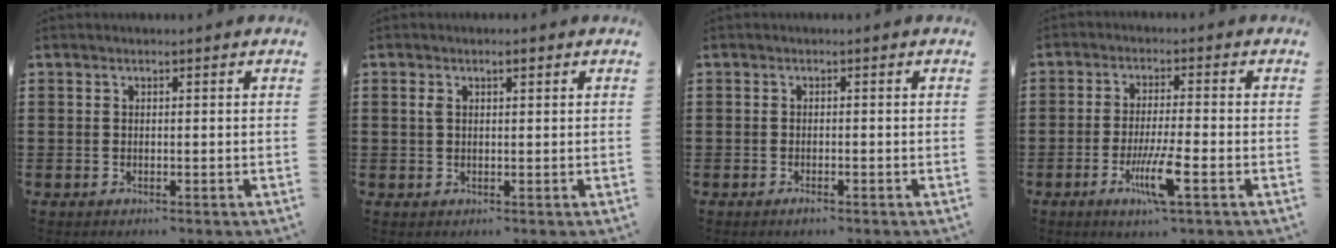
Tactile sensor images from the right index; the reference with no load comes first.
{"total": 2.0, "force": [0.8, 0.9, 1.7], "torque": [-0.036, 0.006, 0.012]}
{"total": 0.8, "force": [-0.6, 0.1, 0.5], "torque": [-0.013, -0.006, -0.011]}
{"total": 7.0, "force": [-3.0, 0.7, 6.3], "torque": [-0.127, -0.016, -0.056]}